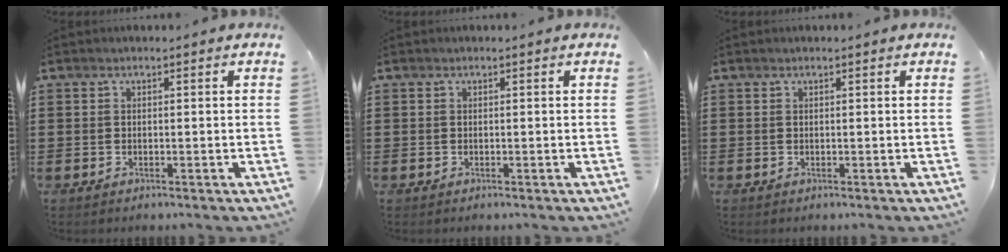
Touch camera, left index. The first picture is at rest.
{"total": 0.0}
{"total": 0.0}